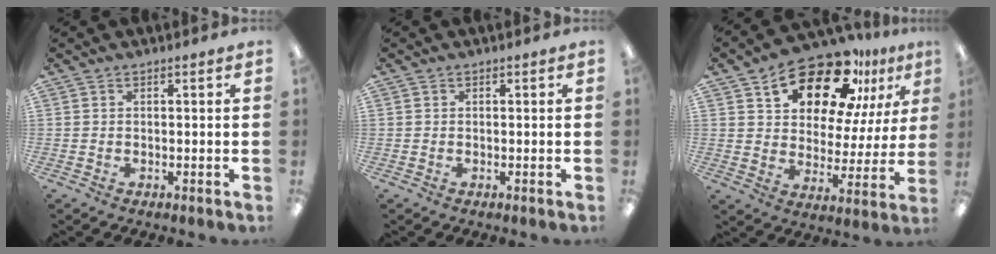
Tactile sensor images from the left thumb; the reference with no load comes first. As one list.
[{"total": 0.0}, {"total": 18.8, "force": [13.8, 8.7, 9.5], "torque": [-0.162, -0.087, 0.237]}]